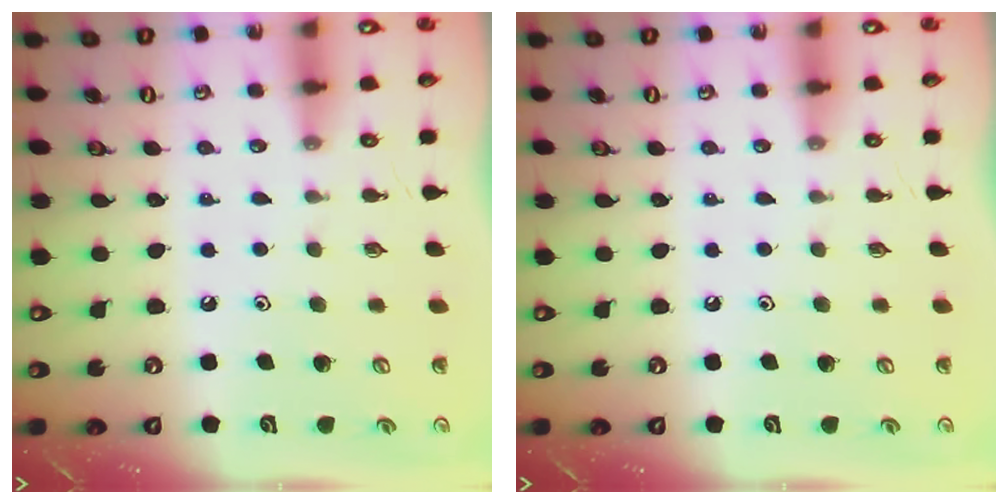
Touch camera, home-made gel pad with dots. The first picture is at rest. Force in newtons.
{"total": 0.0}